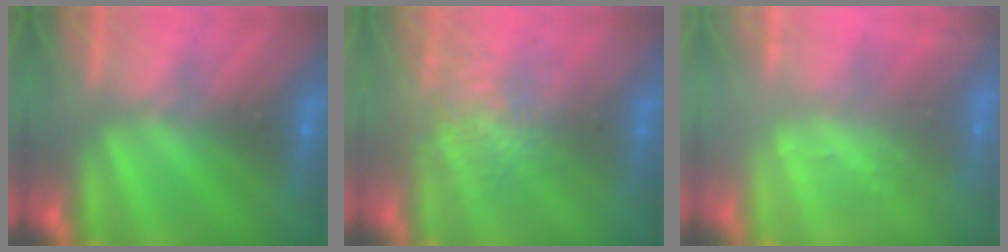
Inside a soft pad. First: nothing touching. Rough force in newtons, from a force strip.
{"total": 3.6}
{"total": 2.4}